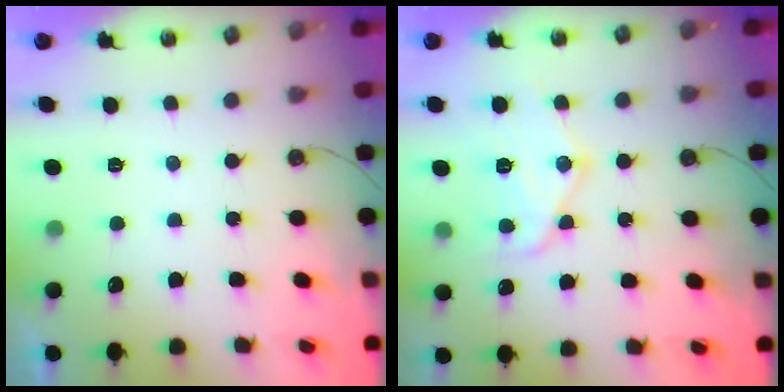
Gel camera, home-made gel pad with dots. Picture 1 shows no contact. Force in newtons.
{"total": 14.6, "press": 14.6, "slide": 1.3}